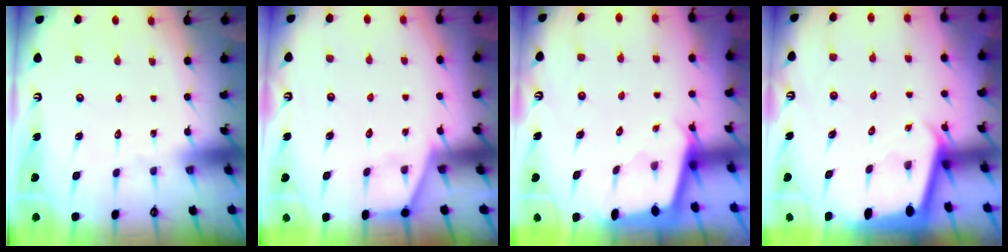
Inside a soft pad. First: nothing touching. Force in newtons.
{"total": 2.6, "press": 2.6, "slide": 0.3}
{"total": 2.0, "press": 2.0, "slide": 0.2}
{"total": 2.0, "press": 2.0, "slide": 0.1}